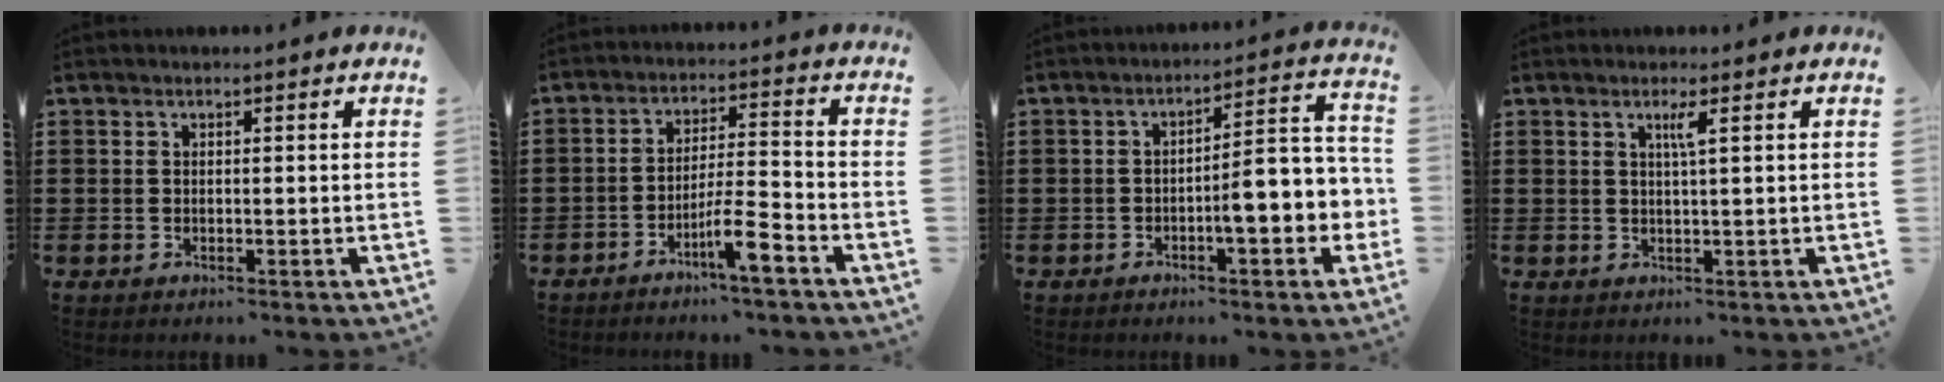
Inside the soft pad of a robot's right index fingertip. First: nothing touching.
{"total": 7.1, "force": [-4.5, 0.9, 5.5], "torque": [-0.101, 0.000, -0.081]}
{"total": 7.3, "force": [-2.0, 1.9, 6.8], "torque": [-0.091, -0.021, -0.042]}
{"total": 2.0, "force": [0.8, -0.3, 1.8], "torque": [-0.035, -0.004, 0.010]}